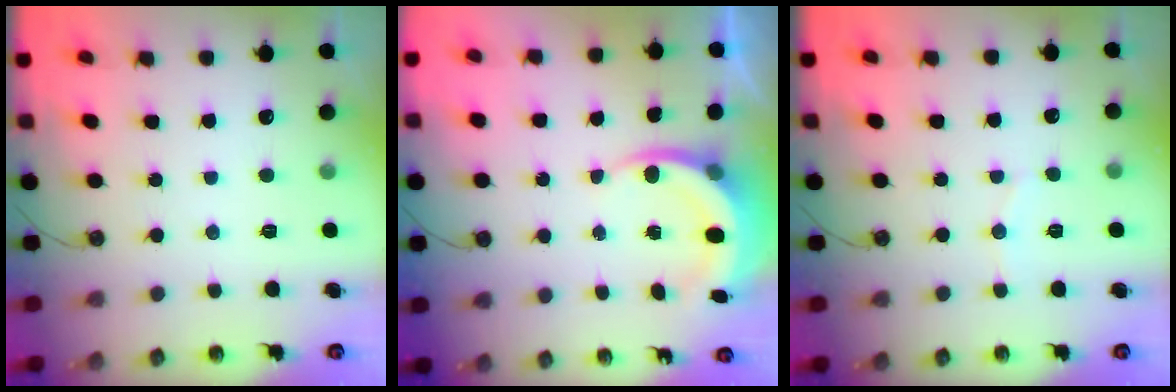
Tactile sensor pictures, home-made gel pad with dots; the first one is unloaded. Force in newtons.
{"total": 6.1, "press": 6.0, "slide": 1.1}
{"total": 3.9, "press": 3.9, "slide": 0.5}